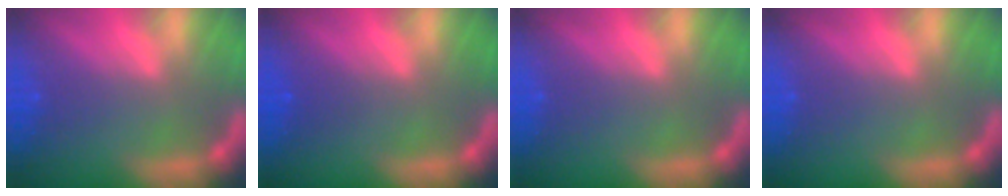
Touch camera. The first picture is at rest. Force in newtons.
{"total": 1.0}
{"total": 0.0}
{"total": 0.0}